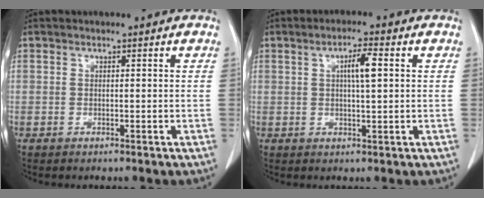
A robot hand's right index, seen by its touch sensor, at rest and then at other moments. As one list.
[{"total": 4.2, "force": [1.0, 0.5, 4.1], "torque": [-0.070, 0.003, 0.015]}]